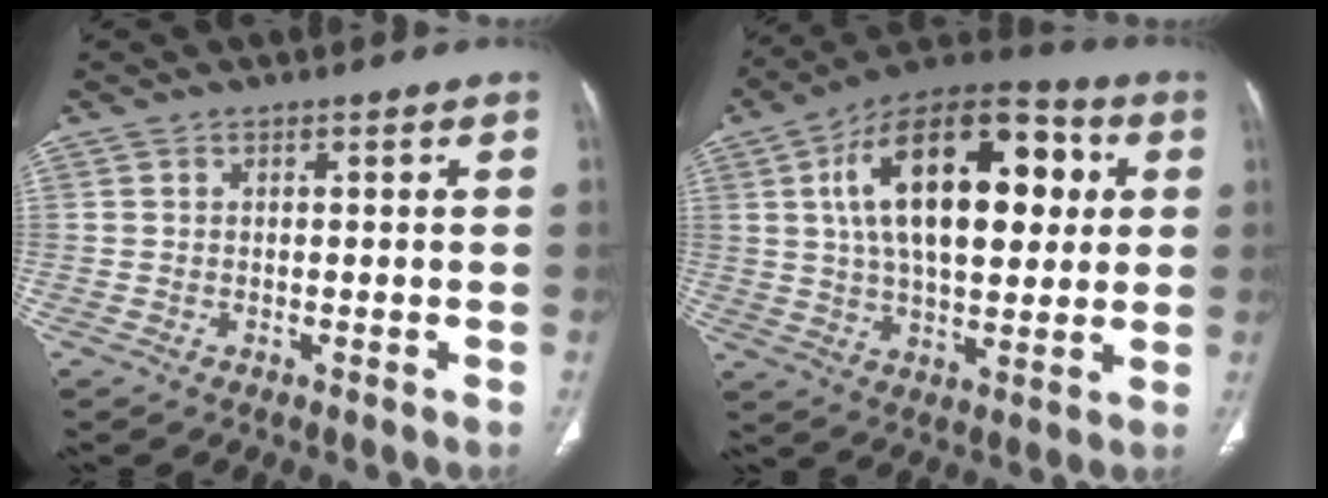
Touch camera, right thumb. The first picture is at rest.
{"total": 24.9, "force": [5.7, 12.7, 20.7], "torque": [-0.312, 0.012, 0.083]}